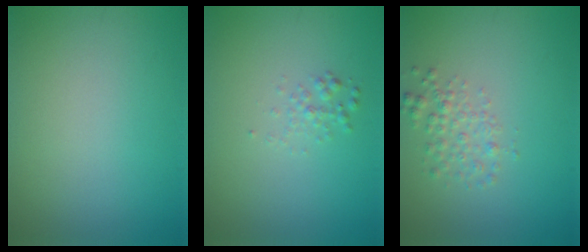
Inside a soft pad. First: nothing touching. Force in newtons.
{"total": 1.0, "press": 1.0, "slide": 0.0}
{"total": 2.0, "press": 2.0, "slide": 0.1}